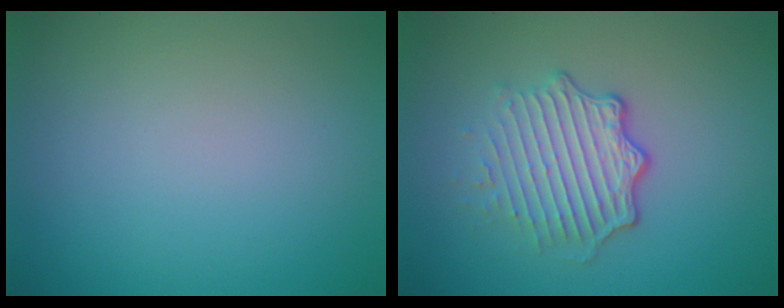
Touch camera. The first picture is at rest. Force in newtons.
{"total": 4.9, "press": 3.3, "slide": 3.6}